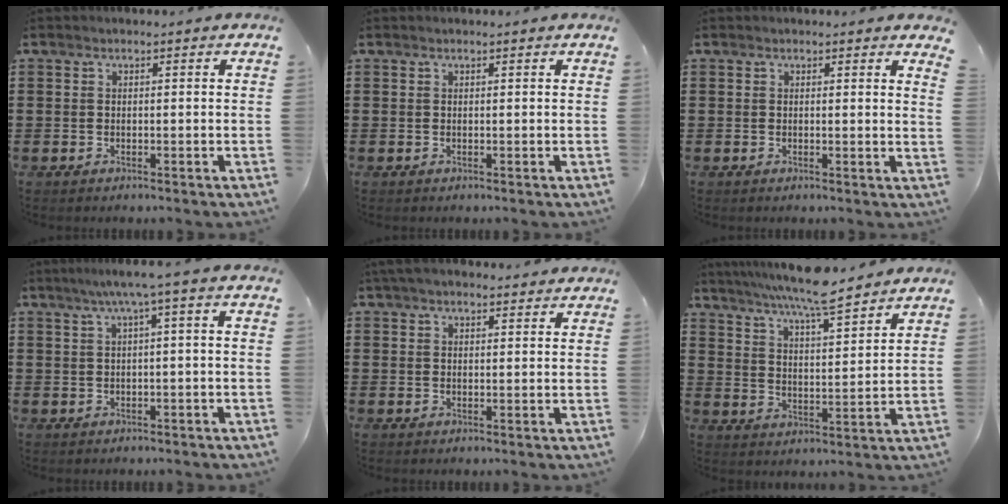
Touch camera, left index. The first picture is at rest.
{"total": 0.0}
{"total": 1.0, "force": [0.8, -0.1, 0.5], "torque": [-0.005, -0.005, 0.014]}
{"total": 3.2, "force": [0.5, -0.4, 3.2], "torque": [-0.059, -0.004, 0.005]}
{"total": 3.1, "force": [2.7, 0.9, 1.1], "torque": [-0.028, 0.000, 0.052]}
{"total": 7.1, "force": [6.4, -0.1, 3.1], "torque": [-0.080, -0.035, 0.110]}